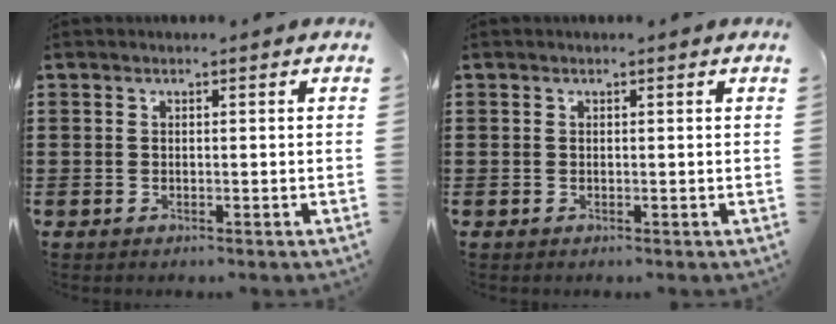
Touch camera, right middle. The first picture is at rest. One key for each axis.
{"total": 0.0}